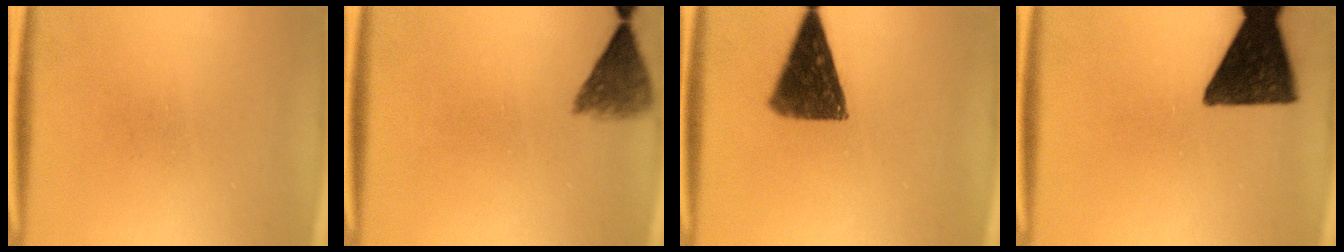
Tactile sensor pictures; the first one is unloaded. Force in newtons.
{"total": 5.0}
{"total": 11.0}
{"total": 14.9}